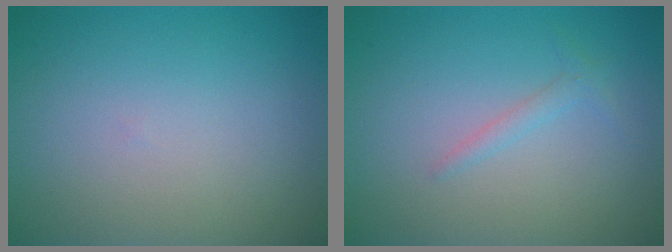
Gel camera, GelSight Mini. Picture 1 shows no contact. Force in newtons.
{"total": 0.9, "press": 0.9, "slide": 0.1}